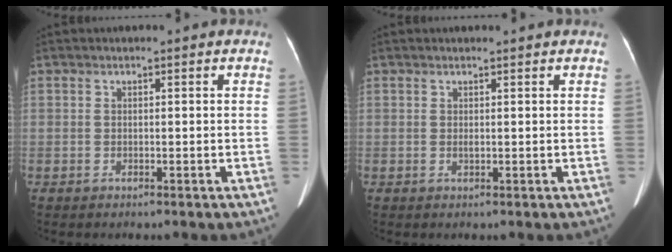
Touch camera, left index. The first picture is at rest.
{"total": 0.8, "force": [0.5, 0.2, 0.5], "torque": [-0.015, 0.009, 0.009]}